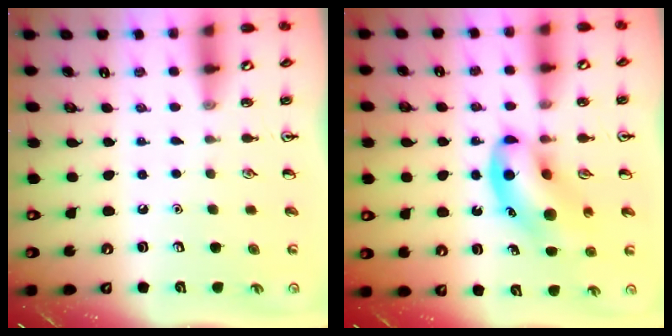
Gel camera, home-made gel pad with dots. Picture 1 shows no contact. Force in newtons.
{"total": 11.6, "press": 11.2, "slide": 3.1}